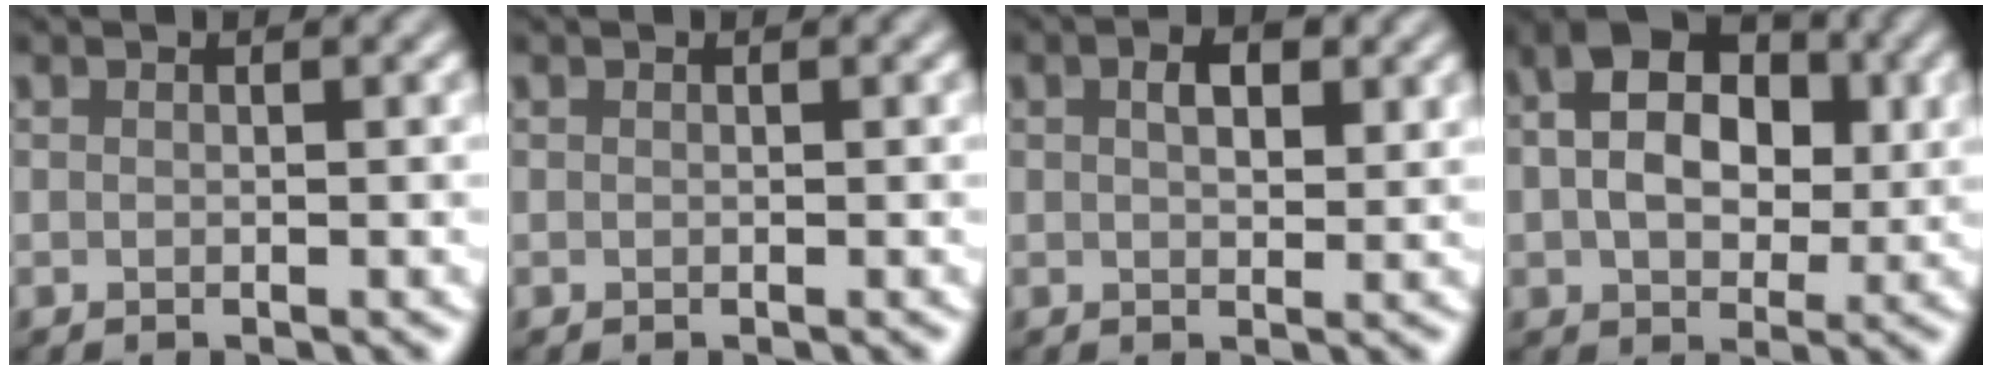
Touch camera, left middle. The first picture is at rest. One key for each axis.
{"total": 0.0}
{"total": 2.7, "fx": 0.9, "fy": 1.5, "fz": 2.1, "tx": -0.036, "ty": 0.002, "tz": 0.016}
{"total": 7.6, "fx": 1.0, "fy": 5.1, "fz": 5.6, "tx": -0.093, "ty": 0.017, "tz": 0.008}